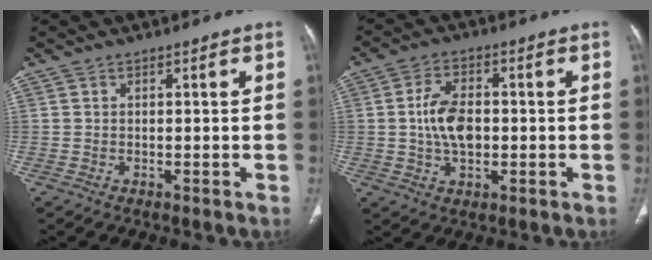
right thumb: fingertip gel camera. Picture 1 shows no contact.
{"total": 8.1, "force": [-0.1, 5.0, 6.4], "torque": [-0.108, 0.007, -0.003]}